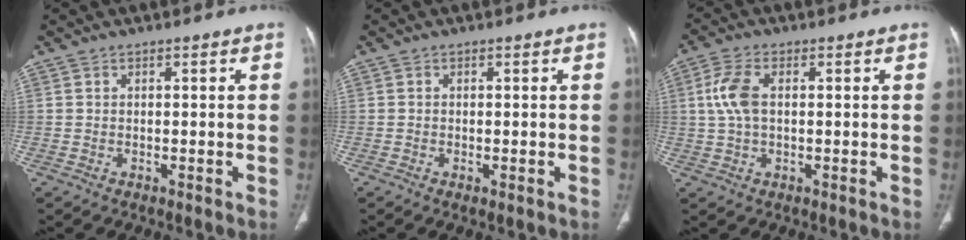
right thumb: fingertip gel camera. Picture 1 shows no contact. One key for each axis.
{"total": 0.9, "fx": -0.3, "fy": 0.4, "fz": 0.8, "tx": -0.016, "ty": -0.003, "tz": -0.004}
{"total": 6.3, "fx": 0.8, "fy": 3.5, "fz": 5.2, "tx": -0.125, "ty": 0.012, "tz": 0.015}